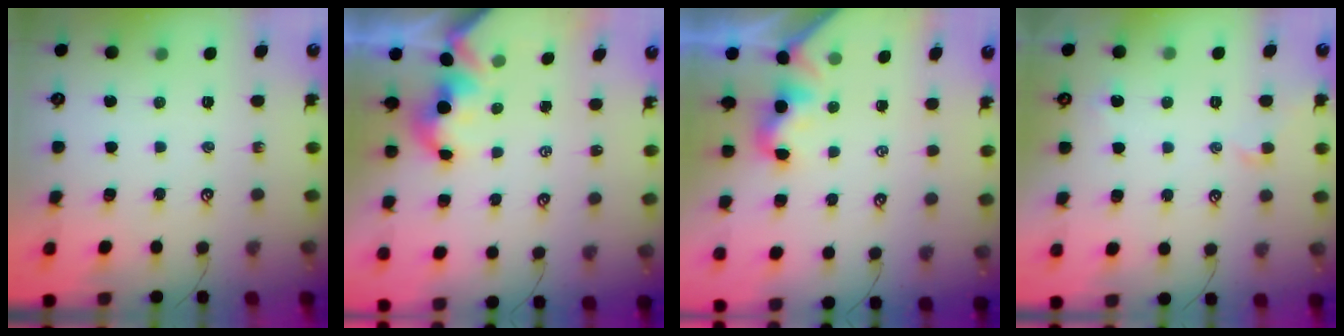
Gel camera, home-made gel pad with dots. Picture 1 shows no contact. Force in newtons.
{"total": 2.2, "press": 2.2, "slide": 0.2}
{"total": 1.8, "press": 1.8, "slide": 0.5}
{"total": 0.7, "press": 0.4, "slide": 0.6}